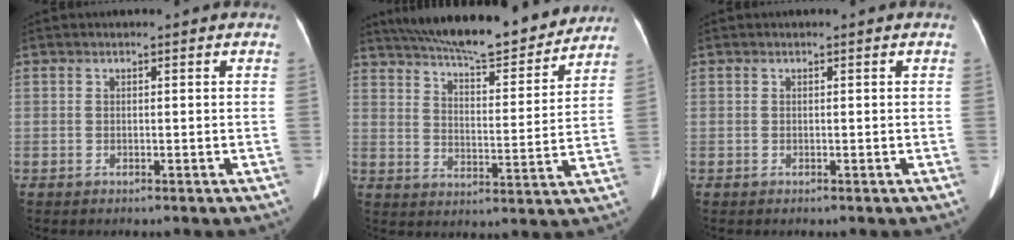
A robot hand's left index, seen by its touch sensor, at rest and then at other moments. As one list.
[{"total": 19.7, "force": [17.6, 3.2, 8.3], "torque": [-0.137, -0.001, 0.250]}, {"total": 0.0}]